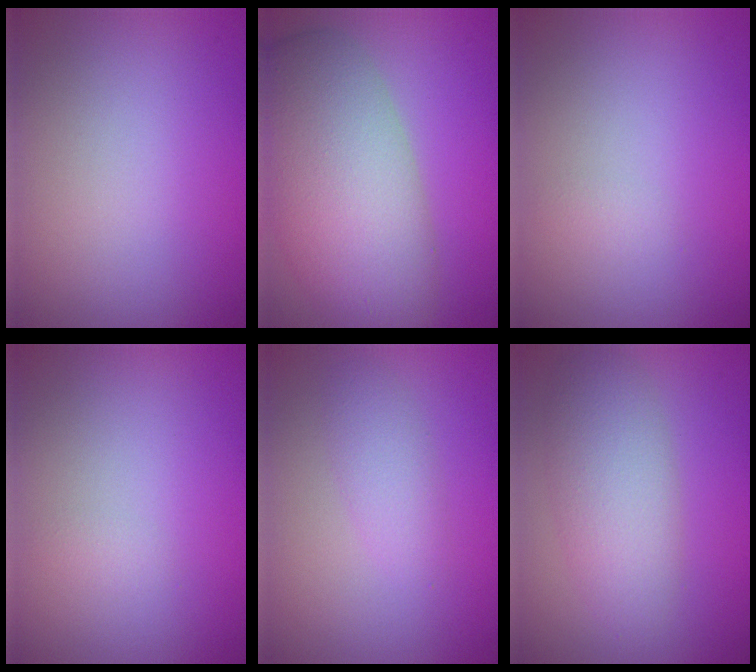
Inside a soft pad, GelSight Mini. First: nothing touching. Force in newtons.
{"total": 10.3, "press": 10.3, "slide": 0.5}
{"total": 0.6, "press": 0.6, "slide": 0.0}
{"total": 0.6, "press": 0.6, "slide": 0.0}
{"total": 2.0, "press": 2.0, "slide": 0.1}
{"total": 4.8, "press": 4.8, "slide": 0.4}